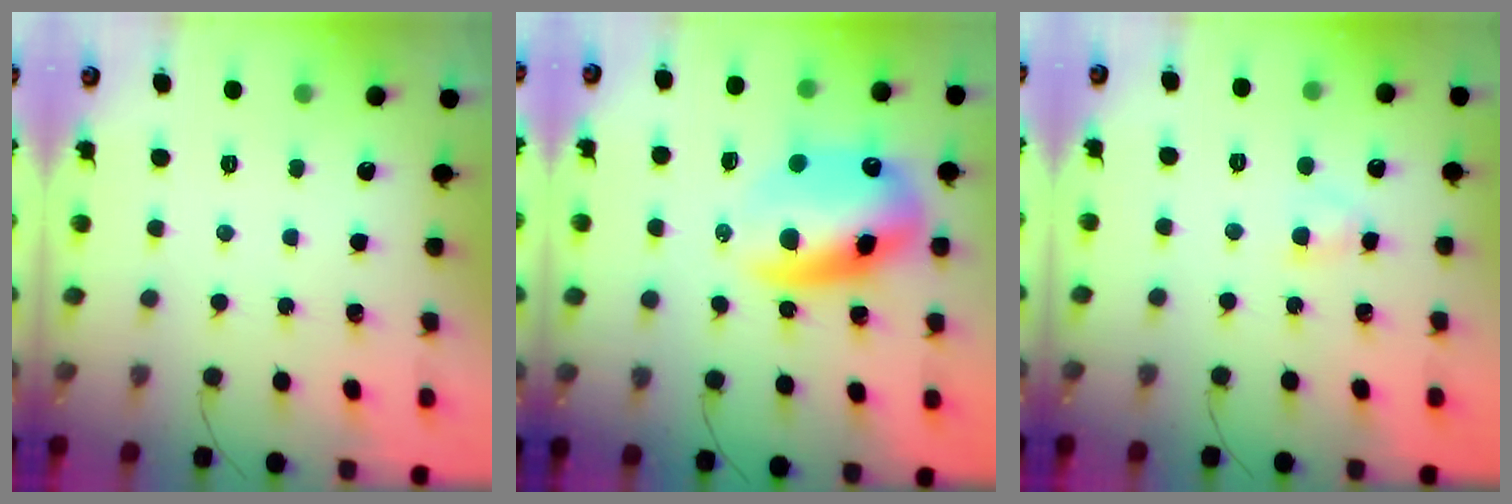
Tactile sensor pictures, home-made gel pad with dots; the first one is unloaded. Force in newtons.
{"total": 15.8, "press": 15.3, "slide": 4.2}
{"total": 2.9, "press": 2.7, "slide": 1.1}